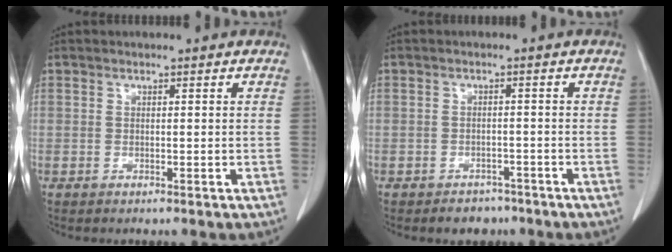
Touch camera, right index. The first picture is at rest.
{"total": 3.2, "force": [-2.5, 2.1, 0.4], "torque": [-0.006, 0.007, -0.031]}